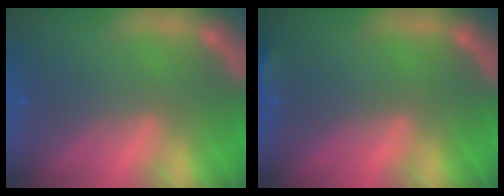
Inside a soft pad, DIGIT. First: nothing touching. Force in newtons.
{"total": 1.9}